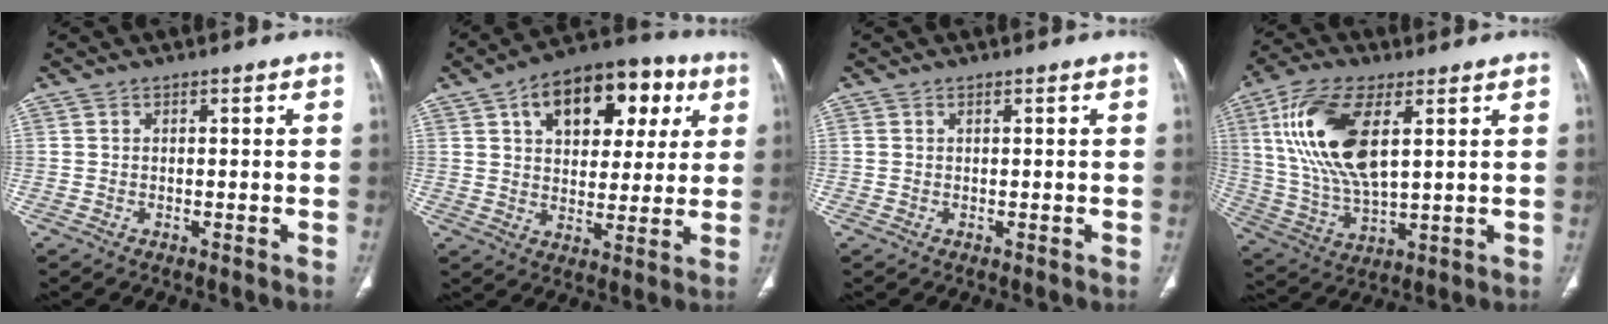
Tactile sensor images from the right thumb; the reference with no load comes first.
{"total": 18.7, "force": [7.4, 11.1, 13.1], "torque": [-0.142, 0.005, 0.109]}
{"total": 0.5, "force": [0.3, 0.2, 0.3], "torque": [-0.007, 0.003, 0.008]}
{"total": 17.7, "force": [5.4, 7.9, 15.0], "torque": [-0.308, -0.013, 0.107]}